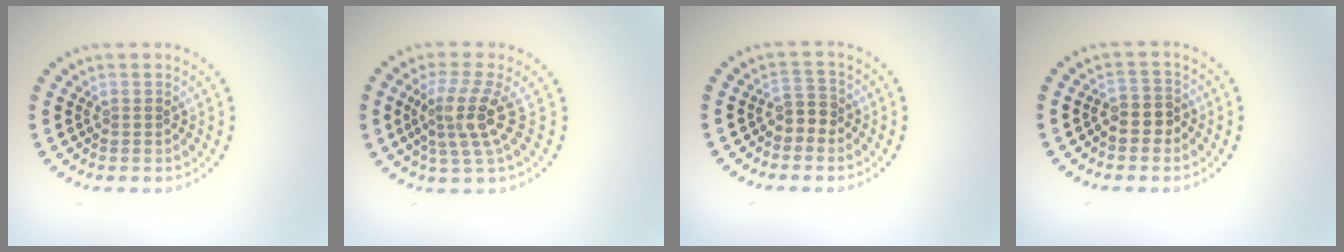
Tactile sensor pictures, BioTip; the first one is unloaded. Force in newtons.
{"total": 4.0, "press": 2.9, "slide": 2.8}
{"total": 1.8, "press": 1.6, "slide": 0.9}
{"total": 2.4, "press": 2.2, "slide": 1.0}